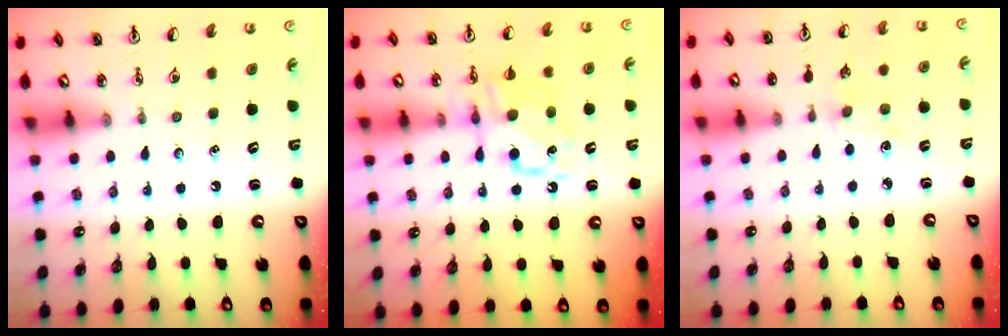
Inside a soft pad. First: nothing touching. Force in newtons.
{"total": 10.3, "press": 10.3, "slide": 0.3}
{"total": 2.4, "press": 2.3, "slide": 0.4}